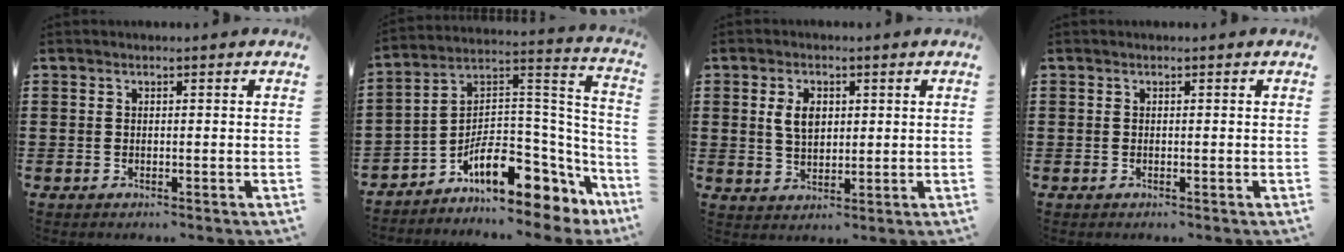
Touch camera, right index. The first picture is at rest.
{"total": 9.9, "force": [-5.1, 5.3, 6.6], "torque": [-0.114, -0.009, -0.090]}
{"total": 4.3, "force": [1.0, 2.7, 3.2], "torque": [-0.070, 0.011, 0.017]}
{"total": 0.0}